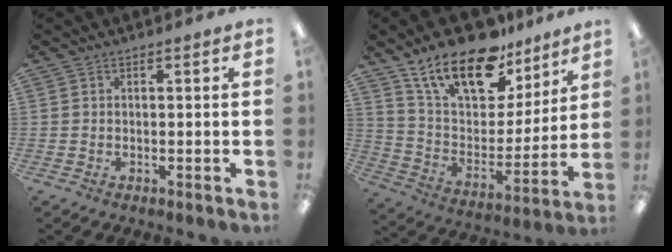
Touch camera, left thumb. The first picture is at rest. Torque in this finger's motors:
{"motor_torque": [0.37, 0.37, 1.43, -1.34, 0.43]}